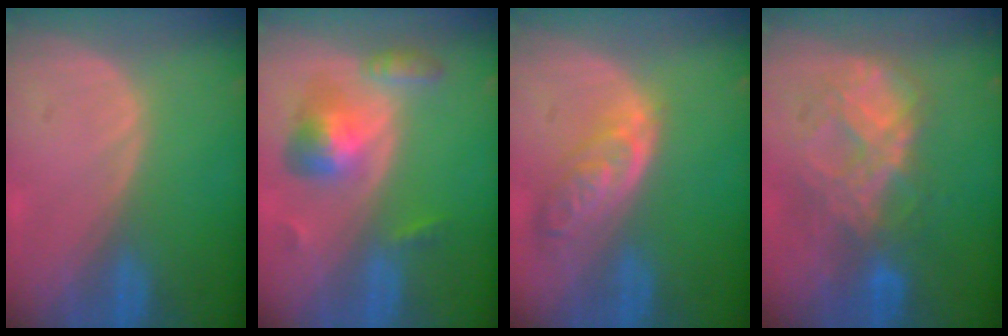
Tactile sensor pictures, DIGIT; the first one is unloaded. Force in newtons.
{"total": 6.5, "press": 6.0, "slide": 2.5}
{"total": 6.3, "press": 5.6, "slide": 2.8}
{"total": 8.6, "press": 7.5, "slide": 4.1}